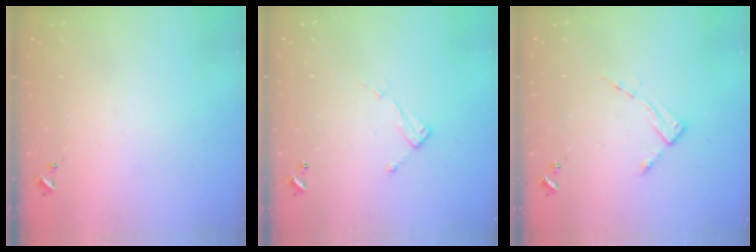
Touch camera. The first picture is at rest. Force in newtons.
{"total": 7.1, "press": 7.1, "slide": 0.3}
{"total": 3.6, "press": 3.5, "slide": 0.4}